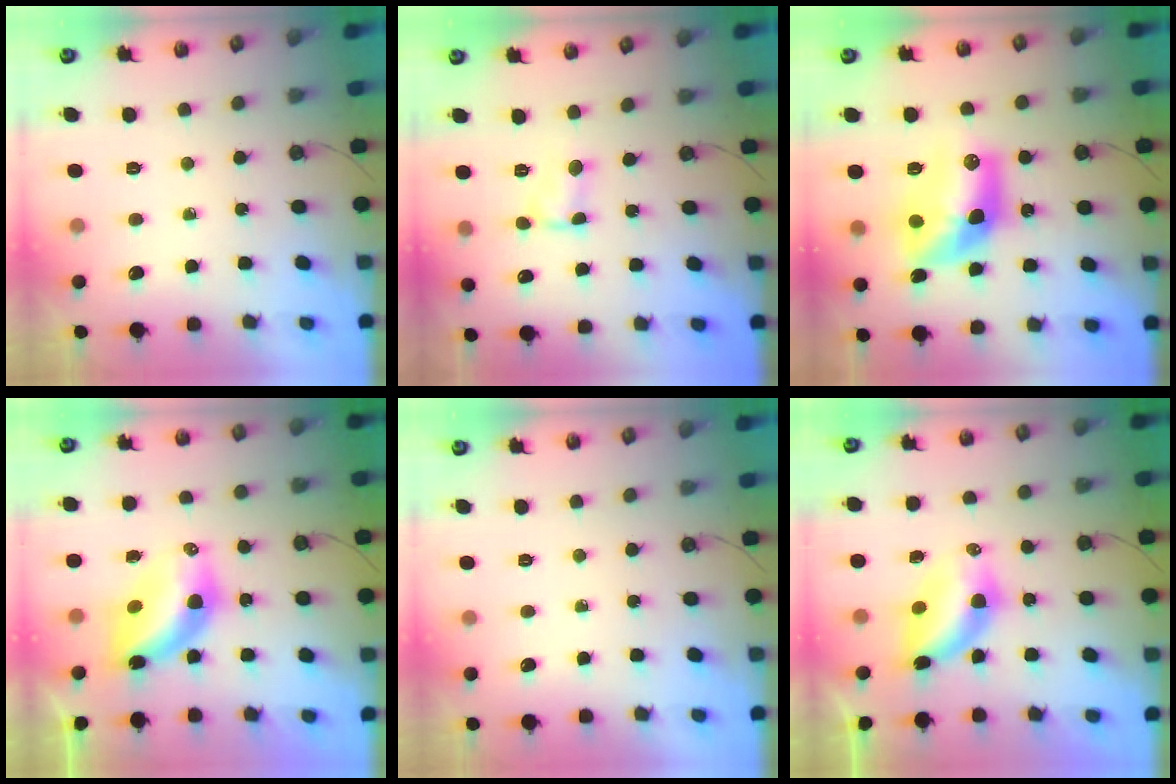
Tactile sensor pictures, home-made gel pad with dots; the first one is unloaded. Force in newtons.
{"total": 2.7, "press": 2.7, "slide": 0.4}
{"total": 13.5, "press": 13.4, "slide": 1.1}
{"total": 9.1, "press": 9.1, "slide": 0.7}
{"total": 0.0}
{"total": 6.0, "press": 6.0, "slide": 0.3}